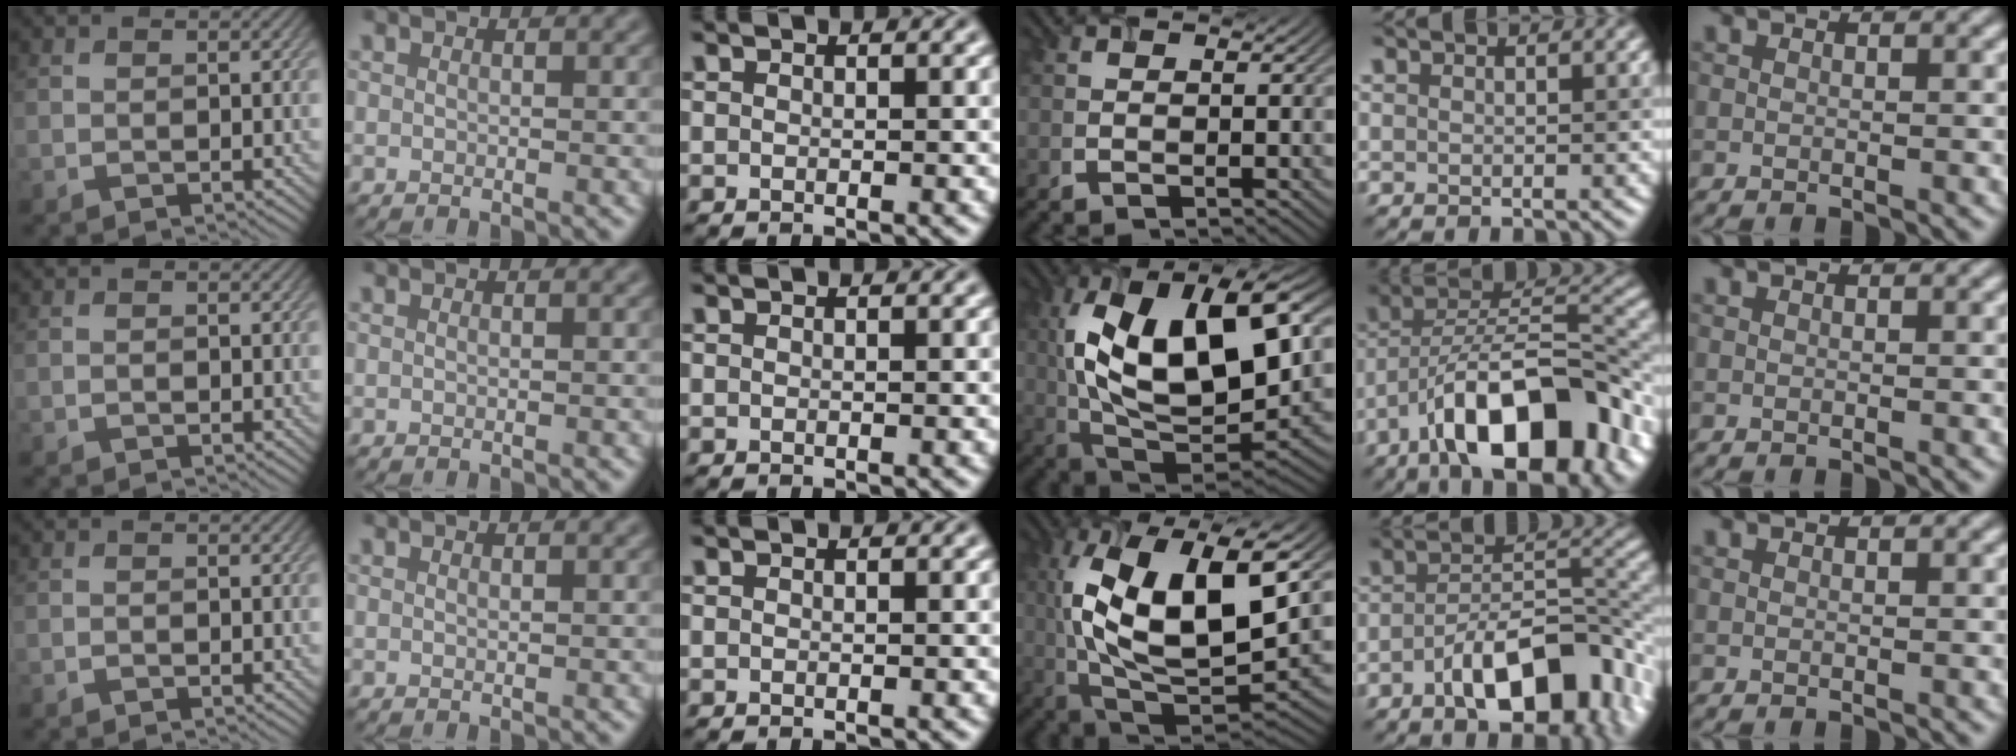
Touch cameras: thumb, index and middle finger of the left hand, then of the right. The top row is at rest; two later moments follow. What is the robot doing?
{"motion": "extract", "object": "airpods case & airpods"}